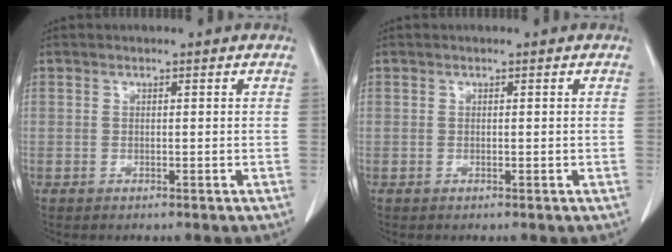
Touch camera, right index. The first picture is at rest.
{"total": 0.0}